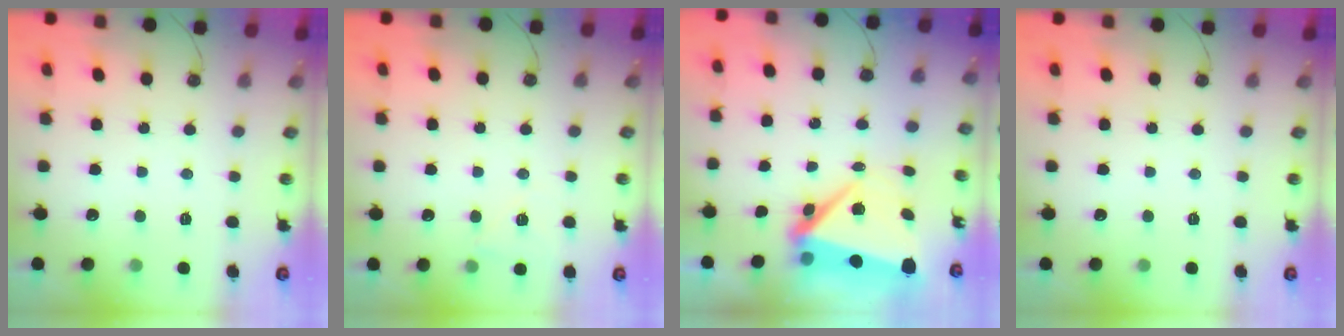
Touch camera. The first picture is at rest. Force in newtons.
{"total": 8.8, "press": 5.7, "slide": 6.7}
{"total": 12.2, "press": 8.5, "slide": 8.7}
{"total": 0.0}